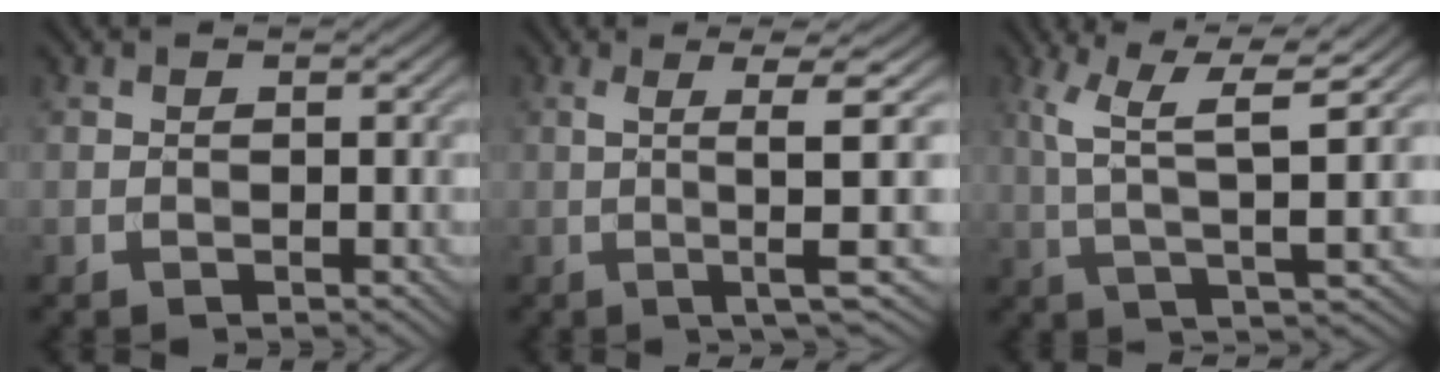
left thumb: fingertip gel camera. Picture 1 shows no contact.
{"total": 6.5, "force": [0.0, 0.1, 6.5], "torque": [-0.125, 0.007, -0.002]}
{"total": 8.1, "force": [2.1, 1.8, 7.6], "torque": [-0.154, 0.011, 0.044]}